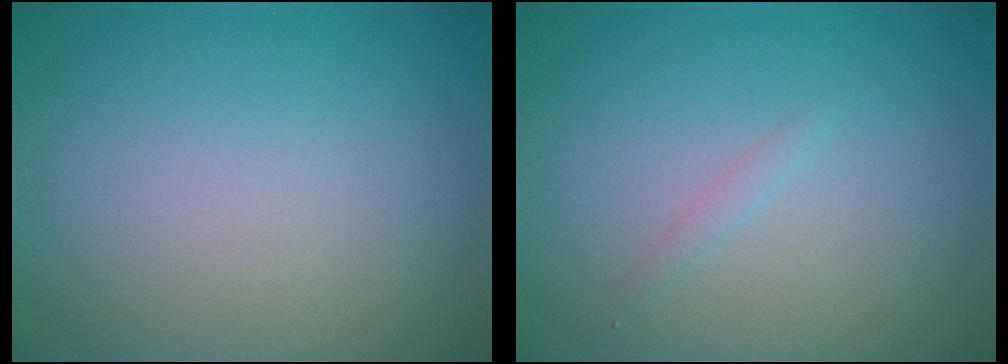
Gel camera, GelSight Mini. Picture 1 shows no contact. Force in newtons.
{"total": 0.7, "press": 0.7, "slide": 0.1}